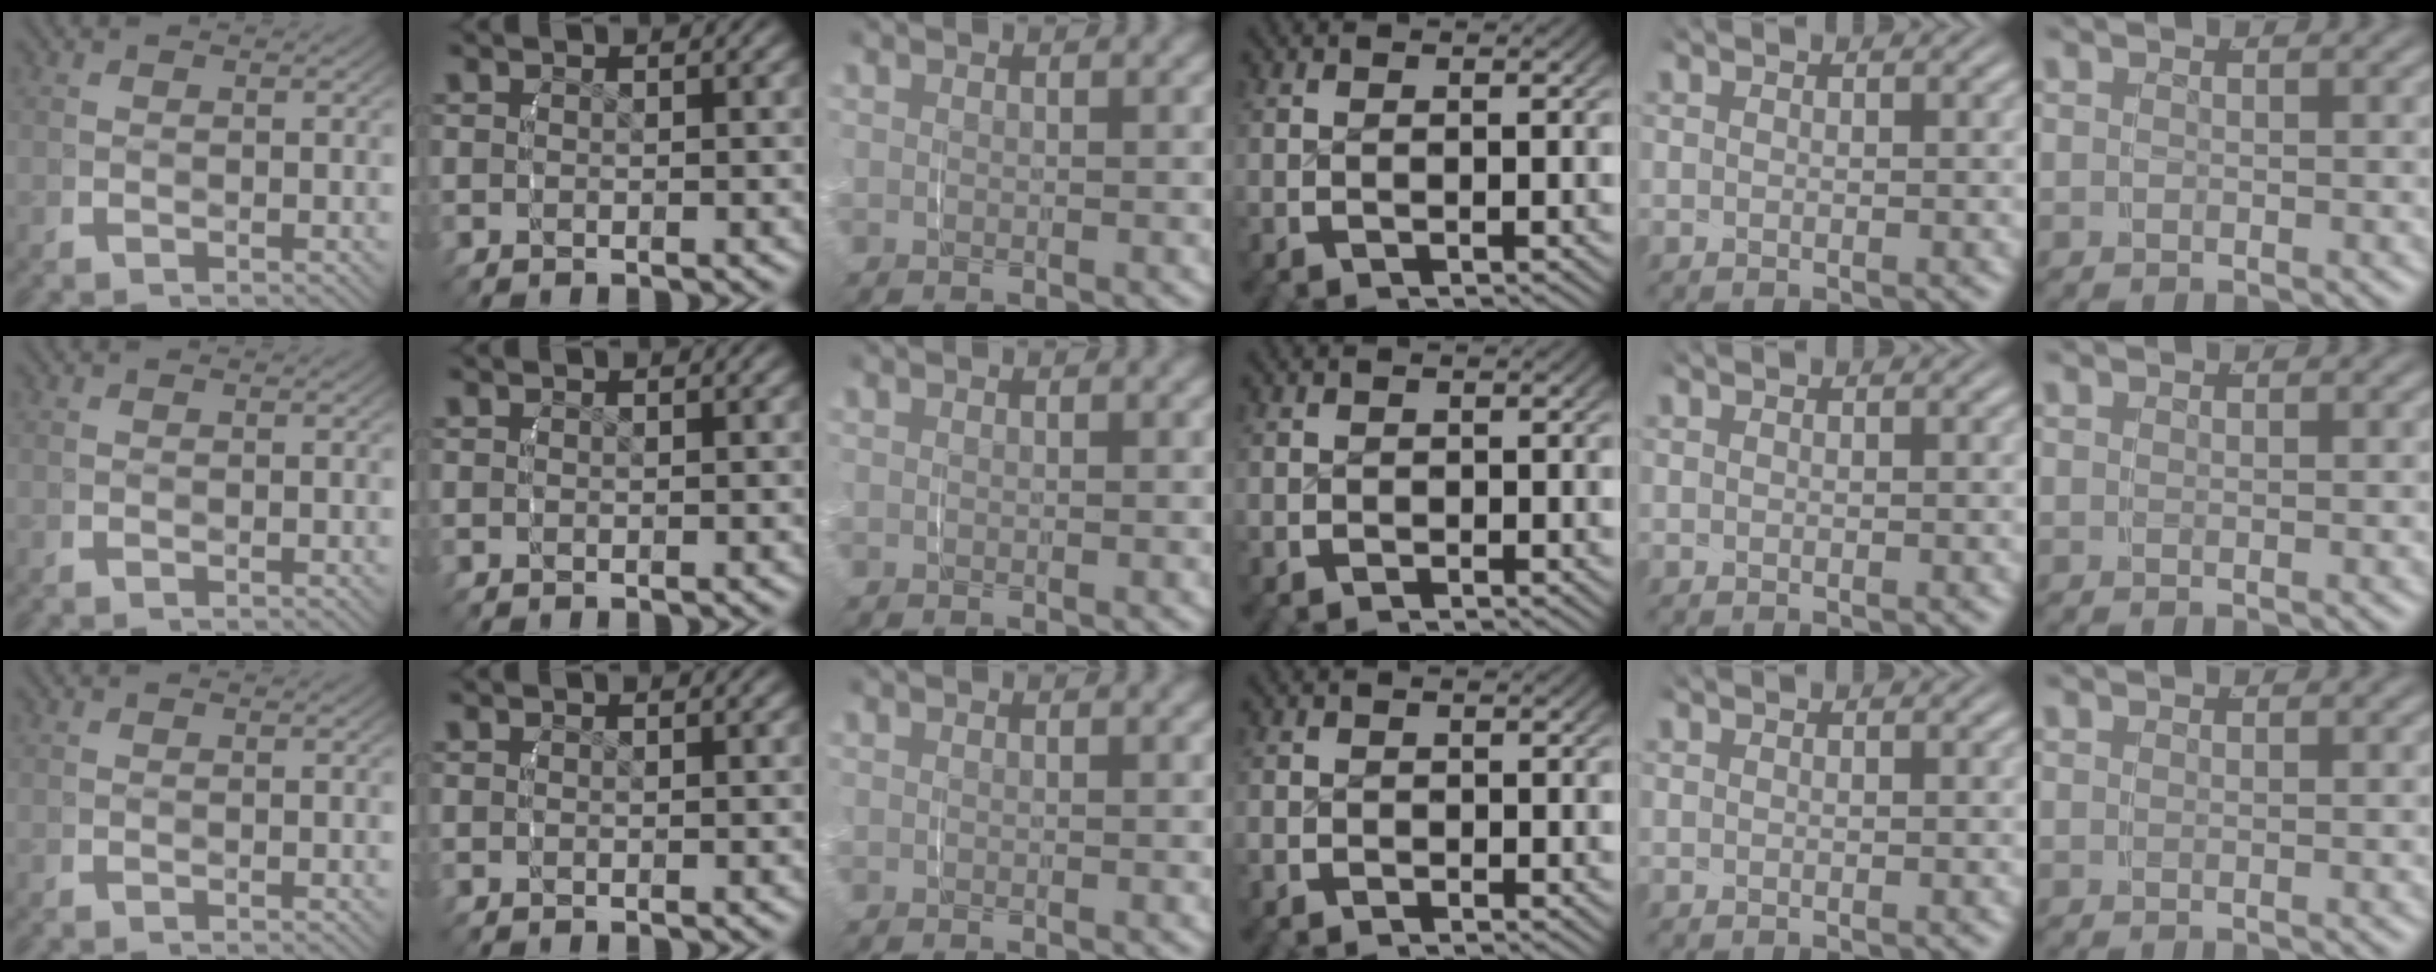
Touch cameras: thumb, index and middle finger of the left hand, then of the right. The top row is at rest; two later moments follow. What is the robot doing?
{"motion": "grasp_and_lifting", "object": "towel"}